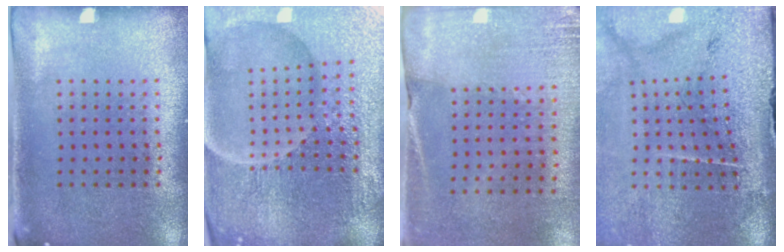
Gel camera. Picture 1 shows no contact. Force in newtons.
{"total": 5.9, "press": 5.4, "slide": 2.4}
{"total": 2.7, "press": 2.6, "slide": 0.9}
{"total": 3.8, "press": 3.3, "slide": 1.8}